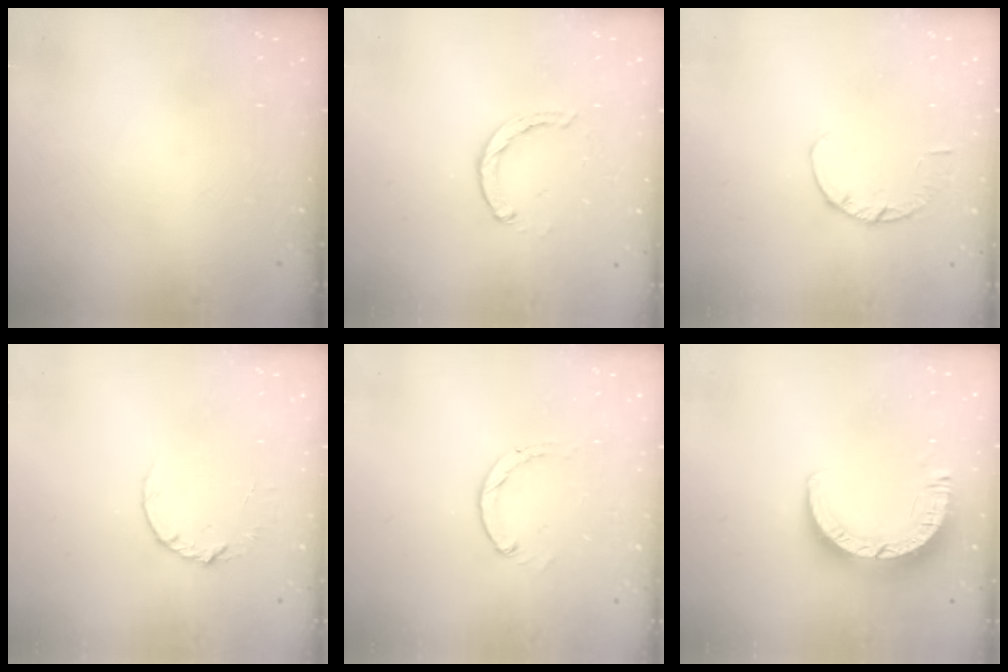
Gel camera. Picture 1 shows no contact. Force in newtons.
{"total": 2.7, "press": 2.7, "slide": 0.5}
{"total": 2.9, "press": 2.8, "slide": 0.4}
{"total": 4.8, "press": 4.8, "slide": 0.5}
{"total": 1.3, "press": 1.2, "slide": 0.2}
{"total": 9.1, "press": 9.1, "slide": 1.1}